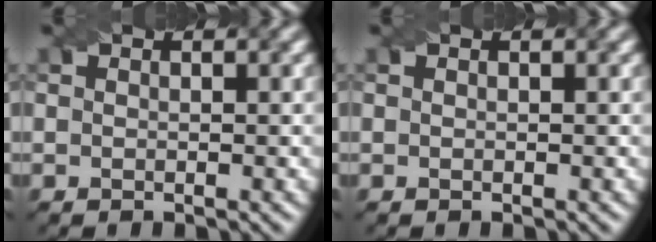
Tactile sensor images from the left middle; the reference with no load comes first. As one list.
[{"total": 0.0}]